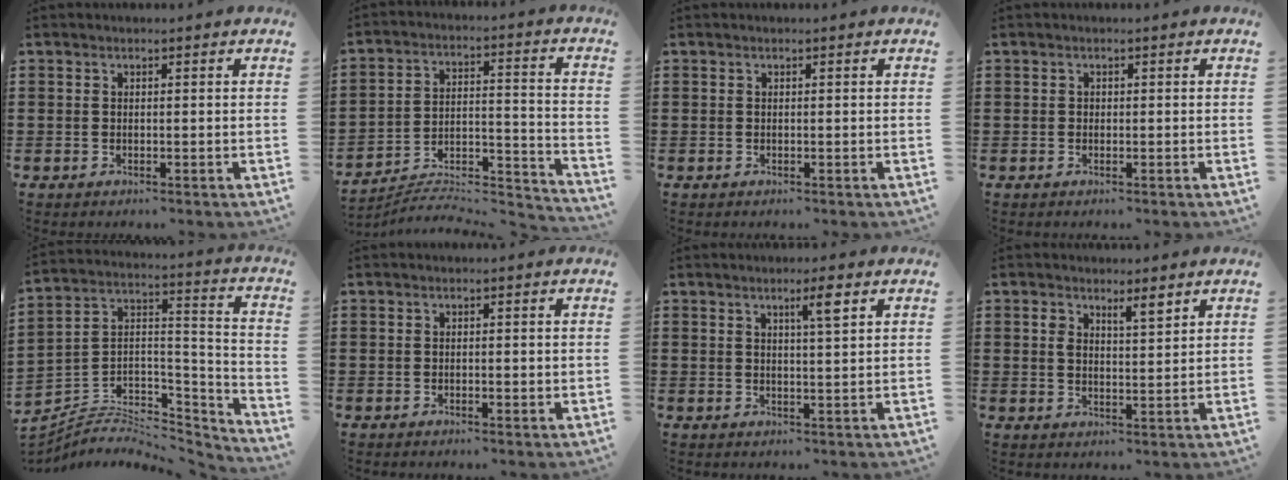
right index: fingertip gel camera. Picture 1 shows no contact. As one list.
[{"total": 6.3, "force": [-5.7, 1.7, 2.0], "torque": [-0.028, 0.002, -0.112]}, {"total": 0.0}, {"total": 0.0}, {"total": 4.9, "force": [-3.8, 2.8, 1.2], "torque": [-0.031, -0.003, -0.077]}, {"total": 0.7, "force": [-0.2, 0.3, 0.6], "torque": [-0.011, 0.000, -0.003]}, {"total": 3.3, "force": [1.9, 0.0, 2.8], "torque": [-0.043, -0.008, 0.026]}, {"total": 3.4, "force": [2.3, 0.9, 2.3], "torque": [-0.041, 0.000, 0.039]}]